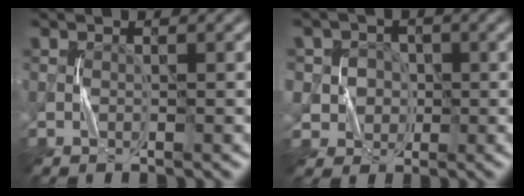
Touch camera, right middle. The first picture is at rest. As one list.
[{"total": 6.1, "force": [0.6, 6.0, 1.3], "torque": [-0.030, 0.030, -0.006]}]